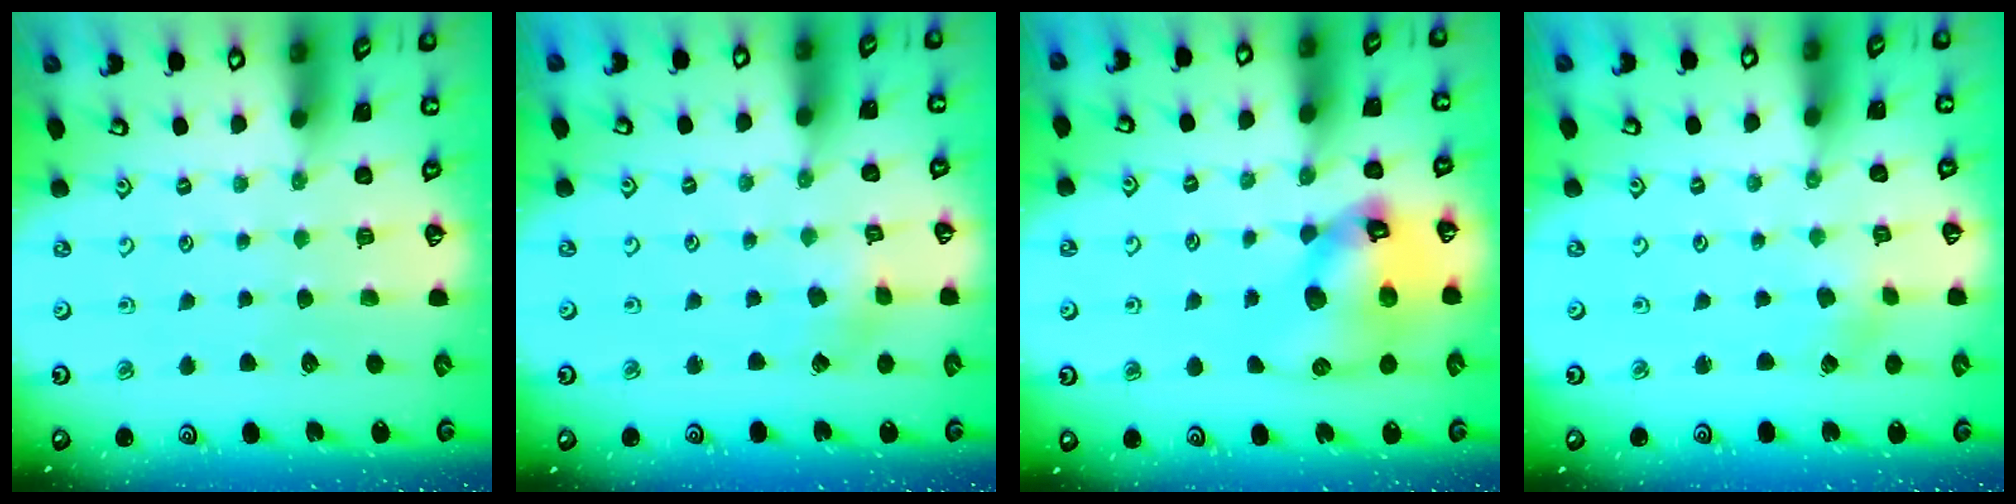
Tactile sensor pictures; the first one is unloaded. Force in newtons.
{"total": 1.9, "press": 1.9, "slide": 0.2}
{"total": 15.4, "press": 15.3, "slide": 2.1}
{"total": 0.7, "press": 0.7, "slide": 0.0}